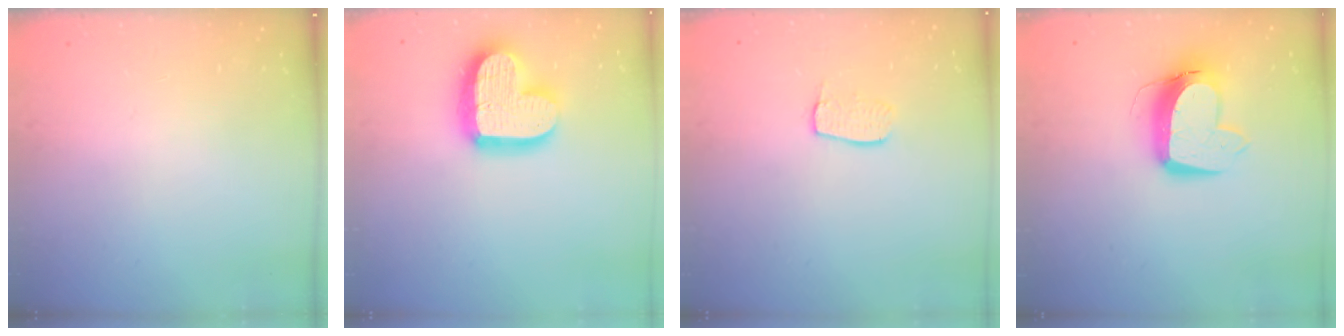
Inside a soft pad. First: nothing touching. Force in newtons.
{"total": 17.7, "press": 17.6, "slide": 1.3}
{"total": 6.8, "press": 6.8, "slide": 0.4}
{"total": 12.5, "press": 12.4, "slide": 1.5}